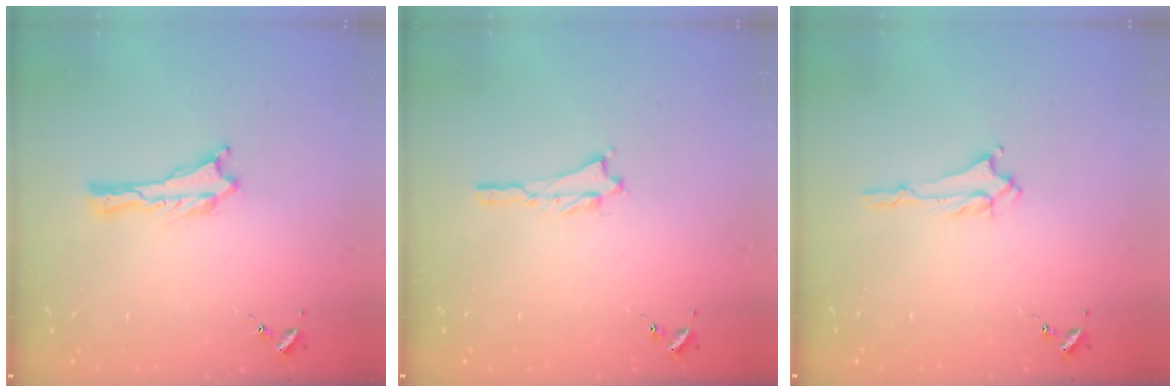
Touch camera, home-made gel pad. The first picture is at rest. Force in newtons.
{"total": 0.7, "press": 0.7, "slide": 0.1}
{"total": 1.4, "press": 1.3, "slide": 0.2}